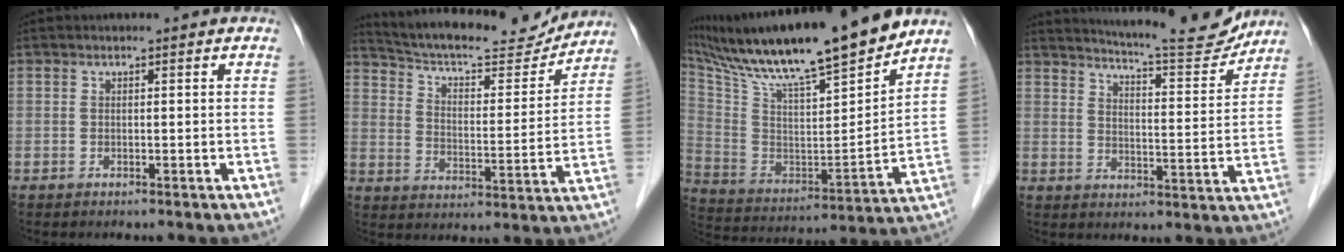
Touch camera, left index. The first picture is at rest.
{"total": 18.4, "force": [17.1, 3.7, 5.9], "torque": [-0.099, 0.001, 0.250]}
{"total": 23.8, "force": [19.7, 1.4, 13.2], "torque": [-0.243, -0.004, 0.333]}
{"total": 13.7, "force": [13.1, 0.5, 4.0], "torque": [-0.063, -0.025, 0.175]}